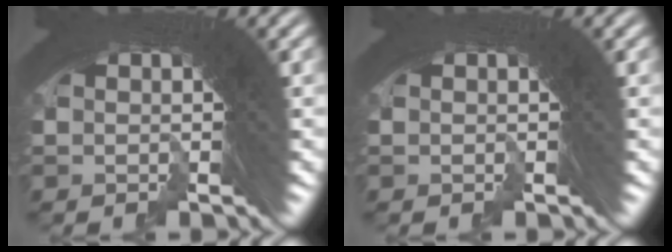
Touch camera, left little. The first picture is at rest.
{"total": 0.0}